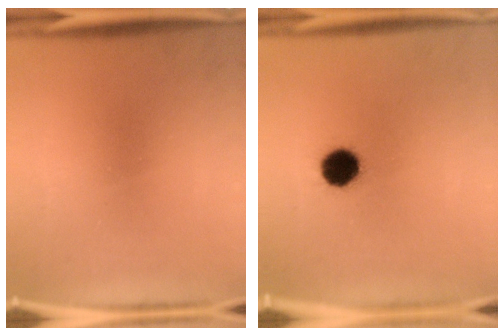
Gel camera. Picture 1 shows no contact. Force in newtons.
{"total": 8.4}